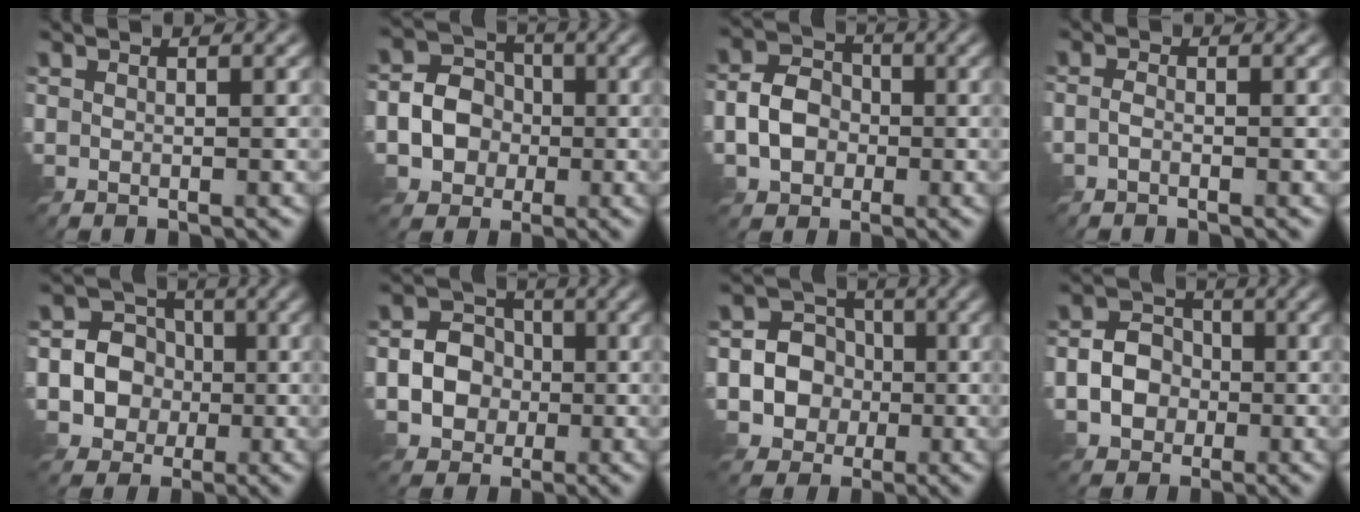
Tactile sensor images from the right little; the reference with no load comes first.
{"total": 5.1, "force": [-1.3, 4.5, 2.1], "torque": [-0.025, 0.004, -0.042]}
{"total": 4.4, "force": [-1.4, 3.5, 2.2], "torque": [-0.037, 0.005, -0.032]}
{"total": 1.1, "force": [-0.8, 0.4, 0.6], "torque": [-0.015, 0.001, -0.022]}
{"total": 6.4, "force": [-1.1, 5.9, 2.2], "torque": [-0.034, 0.015, -0.041]}
{"total": 5.1, "force": [-1.1, 4.5, 2.1], "torque": [-0.021, 0.005, -0.038]}
{"total": 6.4, "force": [-1.2, 5.9, 2.1], "torque": [-0.029, 0.016, -0.043]}
{"total": 4.2, "force": [-1.3, 3.5, 1.8], "torque": [-0.020, 0.003, -0.035]}